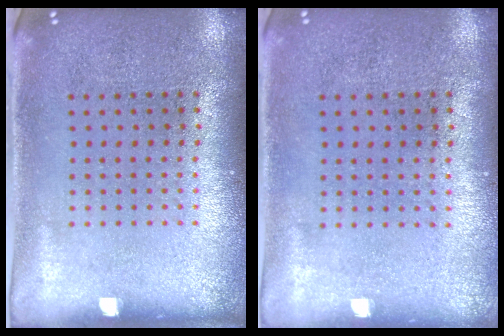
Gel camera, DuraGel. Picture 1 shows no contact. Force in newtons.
{"total": 0.0}